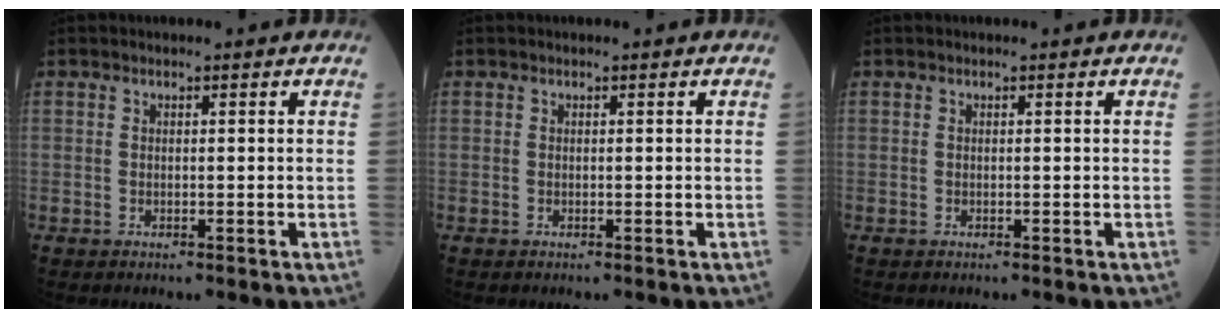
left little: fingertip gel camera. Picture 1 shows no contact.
{"total": 0.0}
{"total": 0.0}